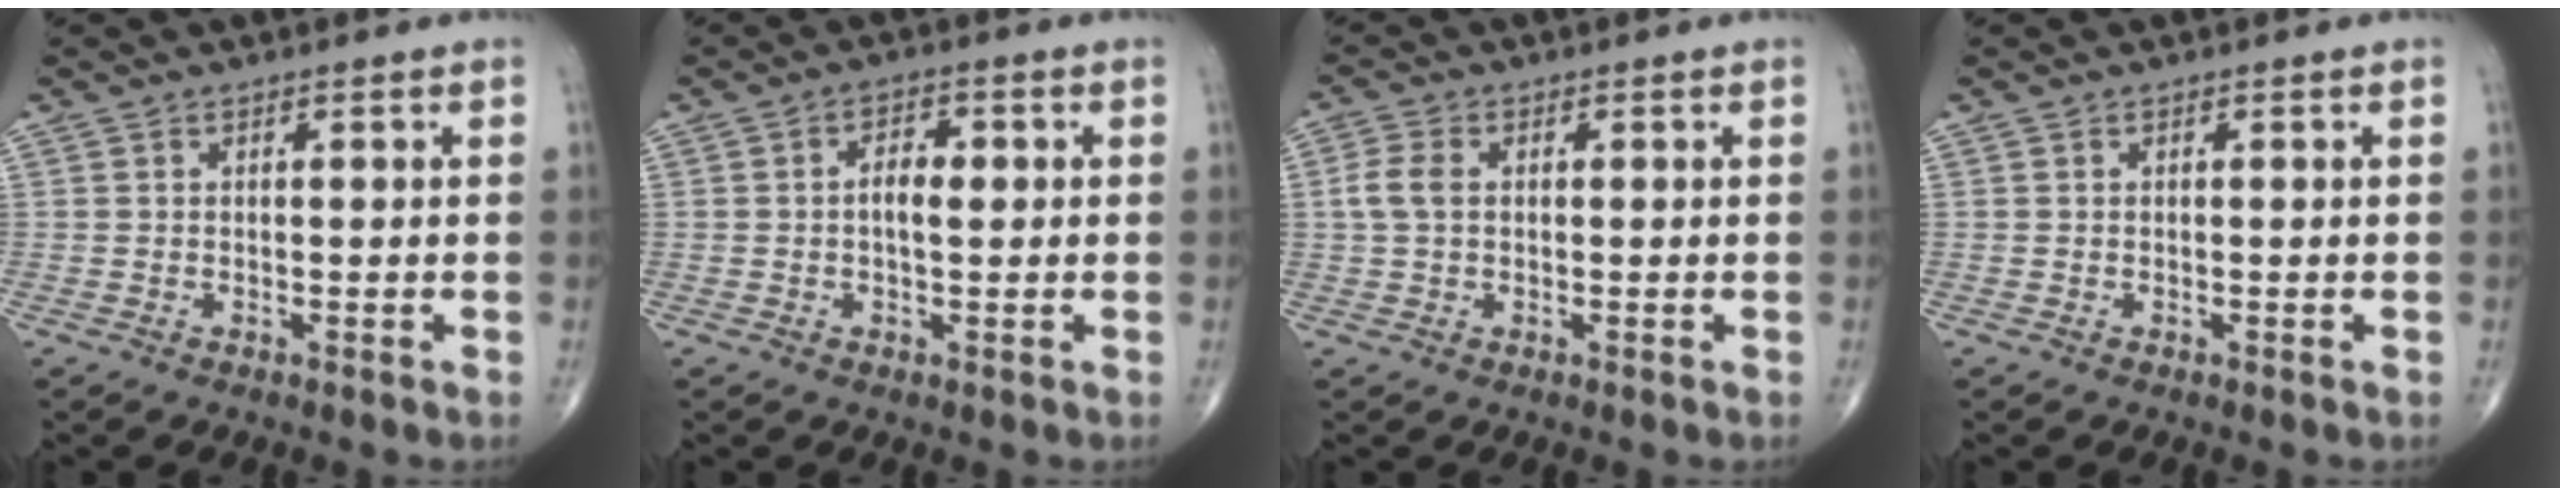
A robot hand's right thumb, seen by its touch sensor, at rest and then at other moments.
{"total": 4.2, "force": [0.2, 2.2, 3.6], "torque": [-0.055, 0.006, -0.001]}
{"total": 4.0, "force": [0.4, 2.6, 2.9], "torque": [-0.070, 0.007, 0.003]}
{"total": 0.0}